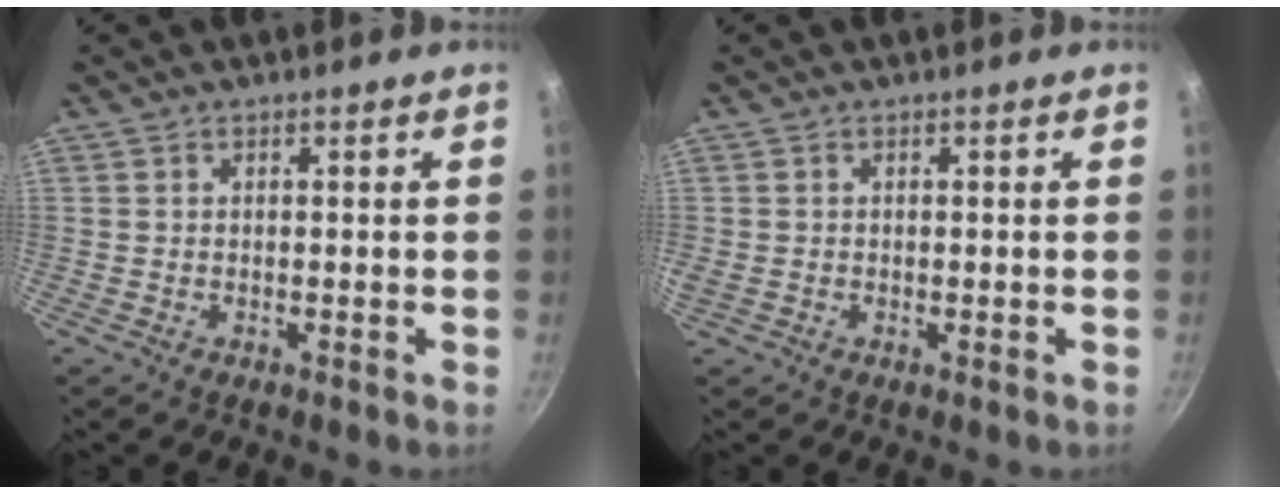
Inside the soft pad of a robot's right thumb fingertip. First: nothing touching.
{"total": 1.3, "force": [-0.1, 0.8, 1.0], "torque": [-0.018, -0.001, -0.005]}